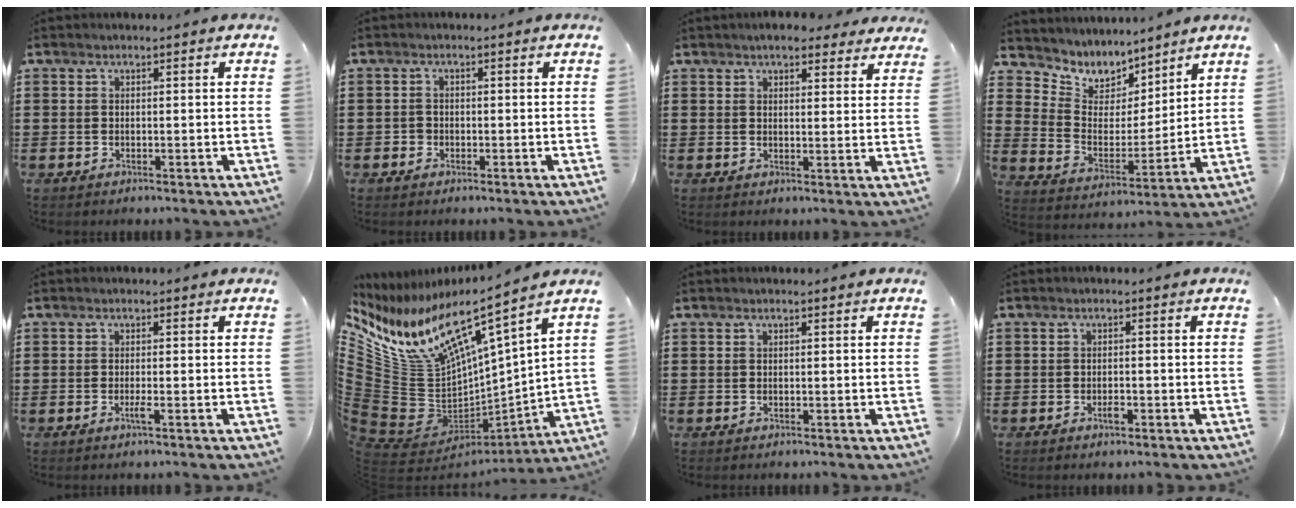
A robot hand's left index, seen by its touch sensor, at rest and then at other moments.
{"total": 1.1, "force": [-0.4, 1.0, 0.2], "torque": [-0.007, 0.004, -0.011]}
{"total": 4.3, "force": [3.9, 1.1, 1.5], "torque": [-0.031, -0.006, 0.072]}
{"total": 6.3, "force": [5.6, 2.8, -0.5], "torque": [-0.037, -0.049, 0.100]}
{"total": 1.5, "force": [-0.6, -0.1, 1.4], "torque": [-0.032, -0.008, -0.012]}
{"total": 12.2, "force": [7.2, 6.2, 7.6], "torque": [-0.204, -0.065, 0.122]}
{"total": 0.0}
{"total": 1.5, "force": [-0.7, 0.6, 1.1], "torque": [-0.024, 0.000, -0.013]}